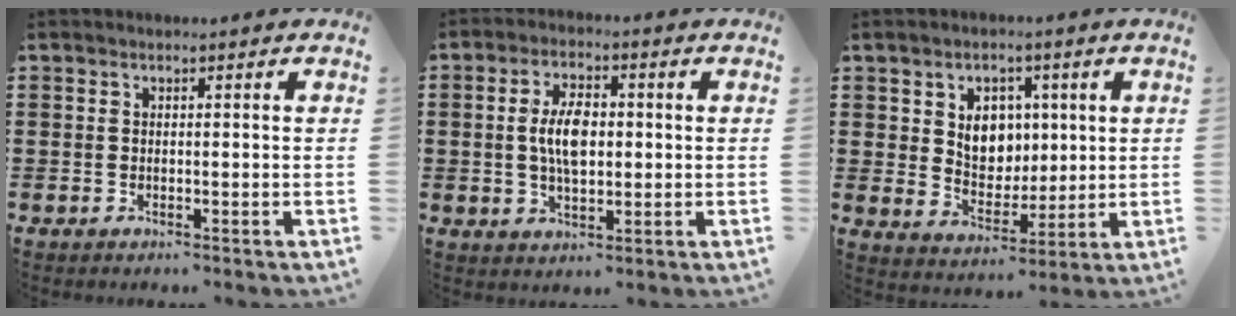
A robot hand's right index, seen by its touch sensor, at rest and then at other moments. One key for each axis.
{"total": 6.4, "fx": 0.2, "fy": 3.0, "fz": 5.6, "tx": -0.107, "ty": 0.005, "tz": -0.002}
{"total": 6.1, "fx": 1.8, "fy": 5.2, "fz": 2.6, "tx": -0.050, "ty": 0.008, "tz": 0.026}